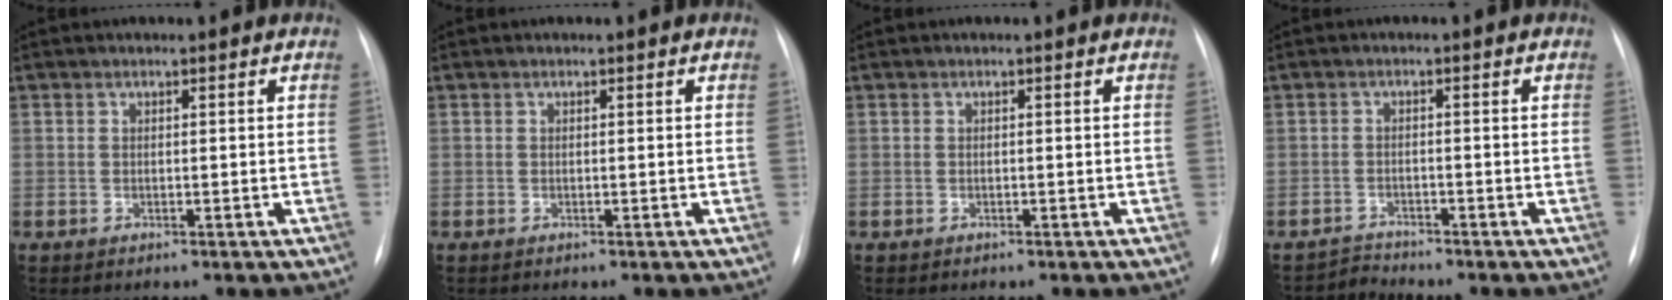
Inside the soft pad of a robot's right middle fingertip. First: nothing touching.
{"total": 0.0}
{"total": 0.0}
{"total": 2.3, "force": [-1.9, -0.3, -1.3], "torque": [0.030, -0.014, -0.035]}